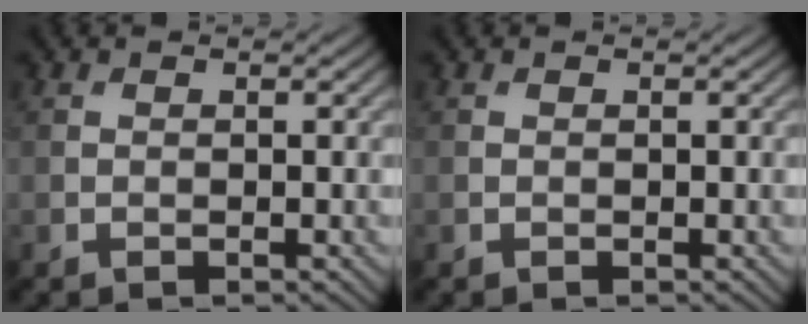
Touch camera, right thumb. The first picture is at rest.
{"total": 0.0}